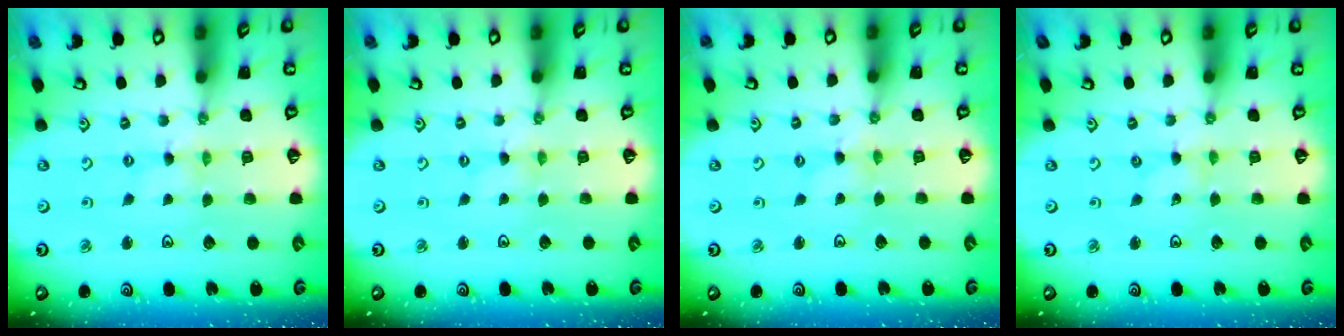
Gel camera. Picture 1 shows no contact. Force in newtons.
{"total": 0.0}
{"total": 0.0}
{"total": 0.0}